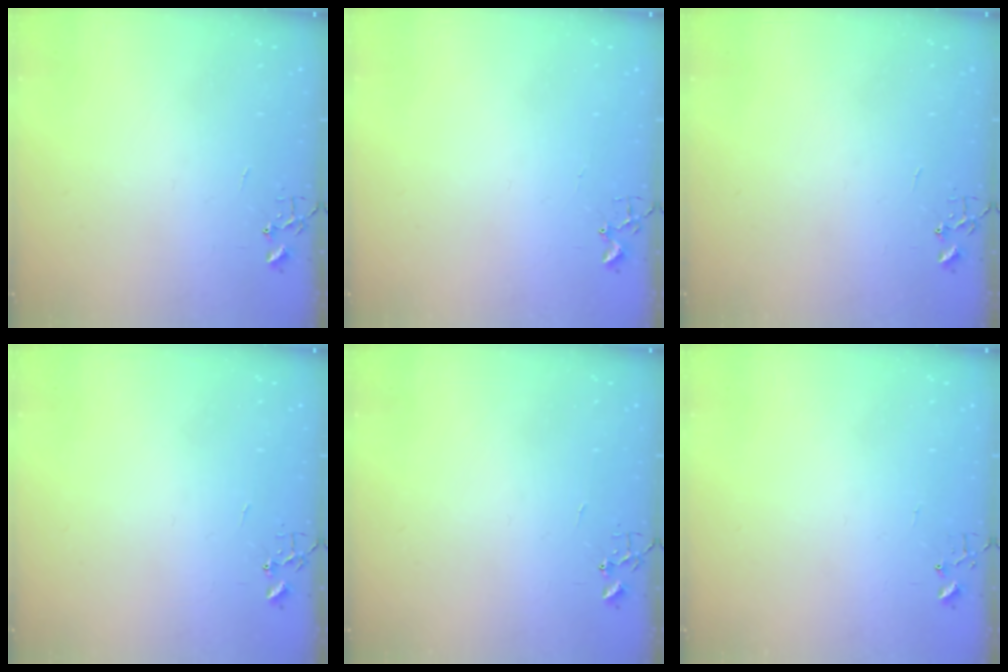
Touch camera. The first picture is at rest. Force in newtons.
{"total": 1.8, "press": 1.8, "slide": 0.2}
{"total": 0.0}
{"total": 0.0}
{"total": 0.0}
{"total": 4.2, "press": 4.2, "slide": 0.4}